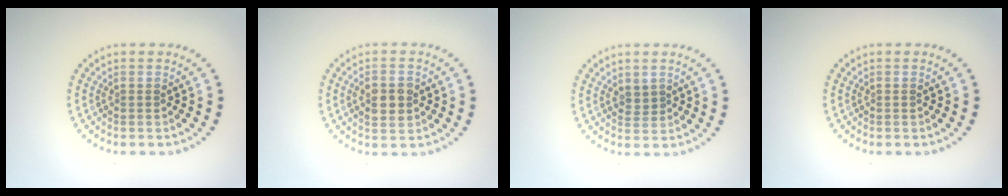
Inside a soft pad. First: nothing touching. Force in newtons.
{"total": 2.9, "press": 2.9, "slide": 0.2}
{"total": 0.8, "press": 0.6, "slide": 0.6}
{"total": 0.0}